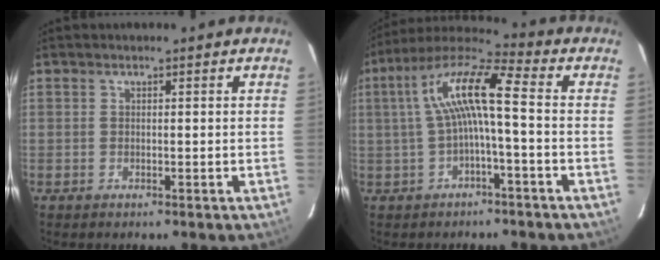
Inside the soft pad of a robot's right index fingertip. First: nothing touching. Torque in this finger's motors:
{"motor_torque": [0.94, -0.52, 0.79, 0.21]}